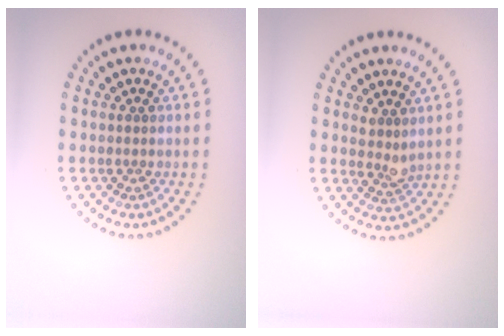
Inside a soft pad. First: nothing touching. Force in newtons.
{"total": 1.8, "press": 1.4, "slide": 1.1}